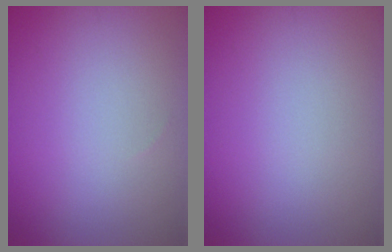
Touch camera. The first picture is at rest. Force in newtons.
{"total": 0.0}